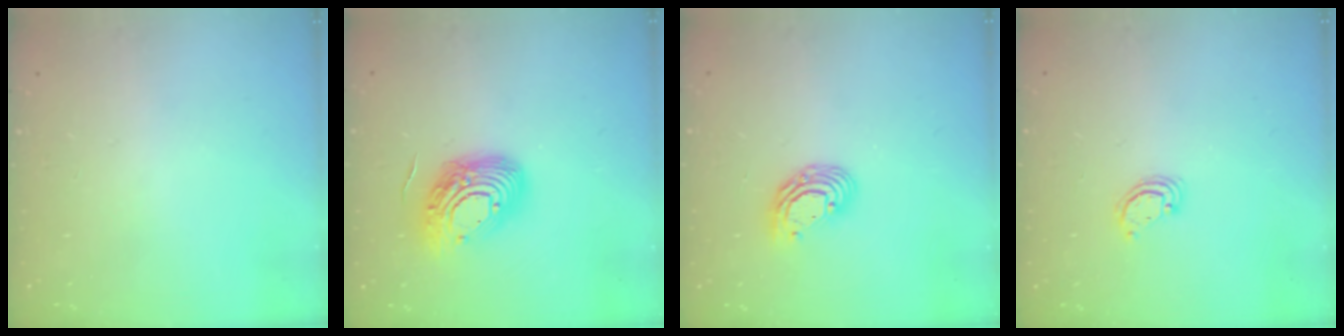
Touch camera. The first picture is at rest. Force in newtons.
{"total": 16.1, "press": 16.0, "slide": 1.1}
{"total": 8.7, "press": 8.6, "slide": 1.3}
{"total": 2.6, "press": 2.6, "slide": 0.3}